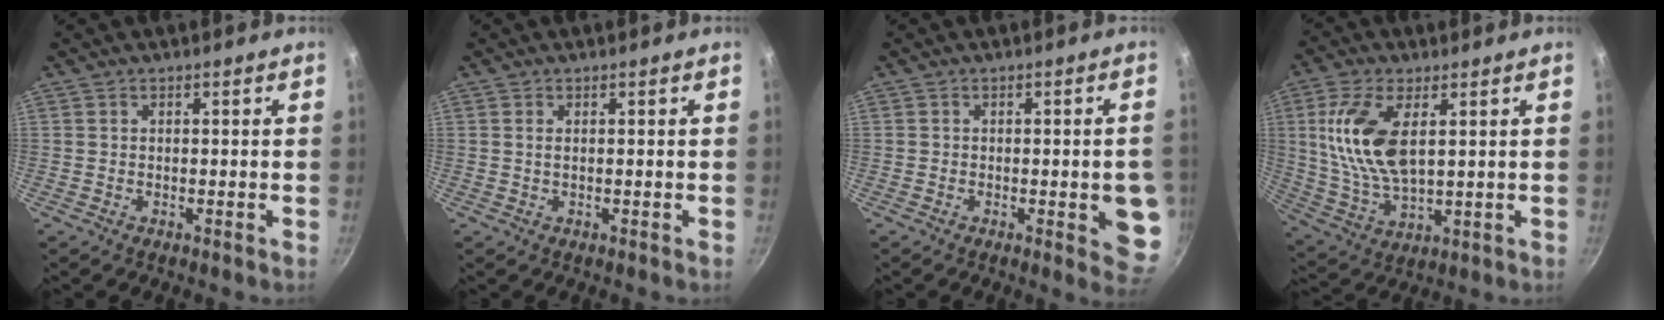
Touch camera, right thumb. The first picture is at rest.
{"total": 0.7, "force": [0.1, 0.3, 0.7], "torque": [-0.013, 0.000, 0.003]}
{"total": 8.4, "force": [-1.5, 2.9, 7.8], "torque": [-0.059, 0.005, -0.017]}
{"total": 13.8, "force": [3.3, 6.8, 11.5], "torque": [-0.226, -0.012, 0.073]}